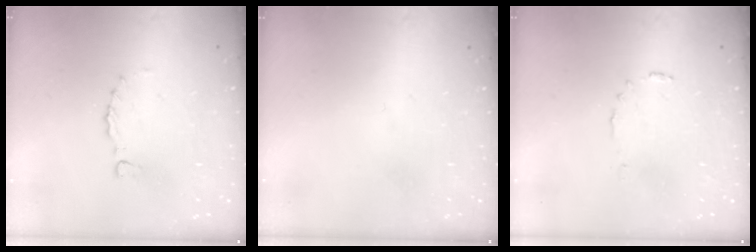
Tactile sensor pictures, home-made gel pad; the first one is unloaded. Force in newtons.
{"total": 0.0}
{"total": 3.8, "press": 3.8, "slide": 0.4}